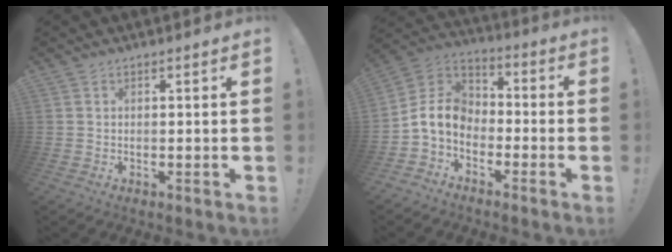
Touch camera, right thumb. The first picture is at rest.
{"total": 10.3, "force": [-3.4, 7.7, 5.9], "torque": [-0.115, 0.021, -0.056]}